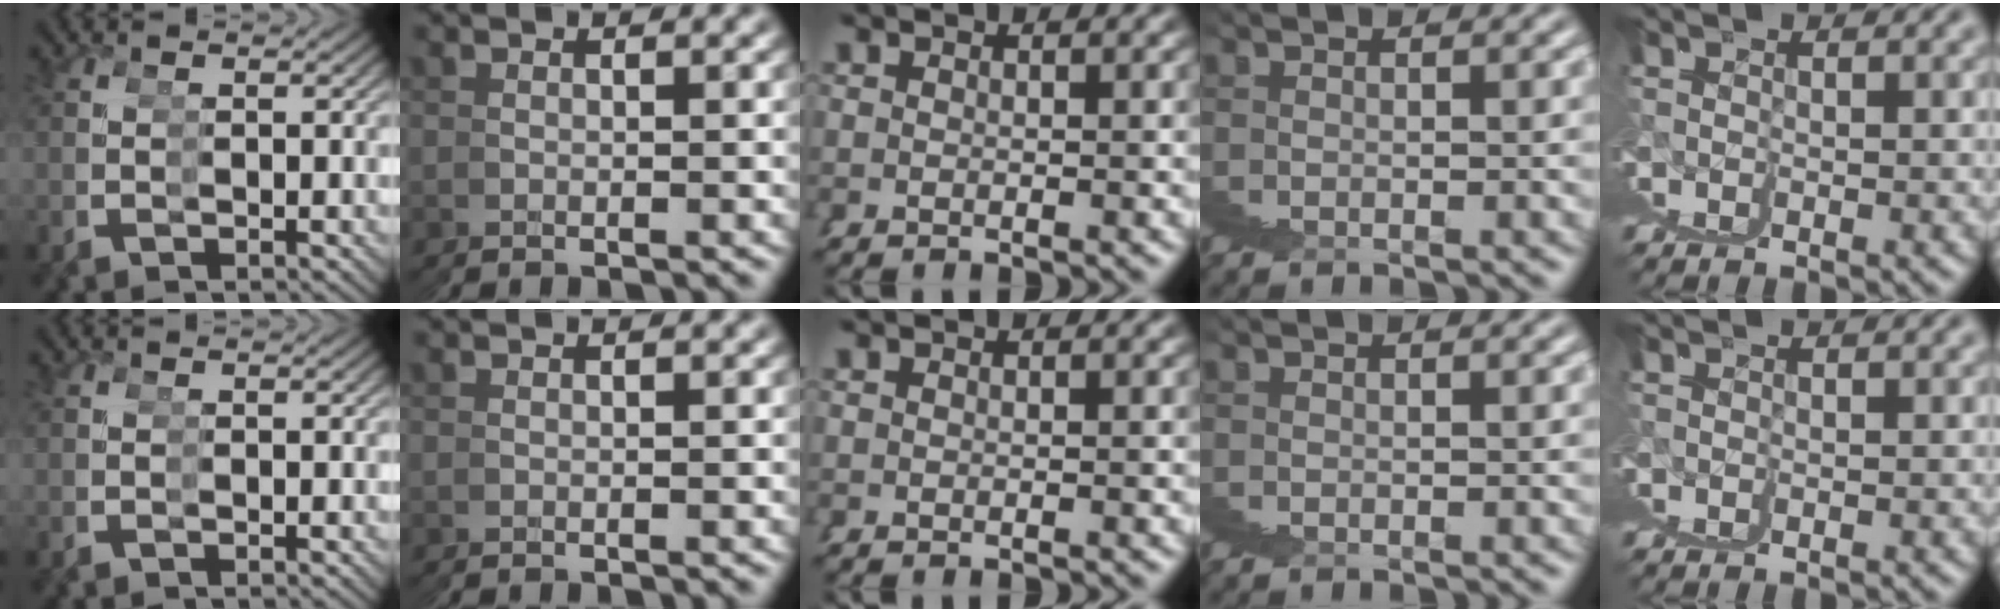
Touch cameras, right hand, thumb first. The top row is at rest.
{"index": {"total": 1.7, "force": [0.0, -1.7, -0.5], "torque": [0.019, -0.004, 0.009]}}